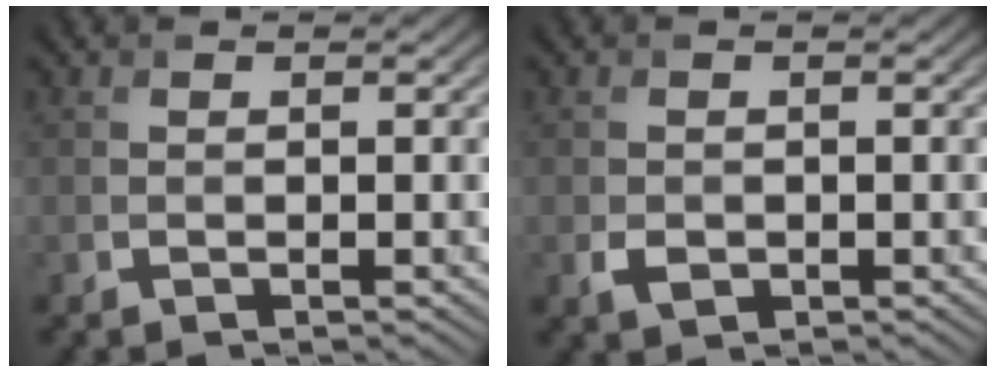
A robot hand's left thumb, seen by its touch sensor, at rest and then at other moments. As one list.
[{"total": 1.6, "force": [-0.5, 1.3, 0.9], "torque": [-0.019, -0.008, -0.009]}]